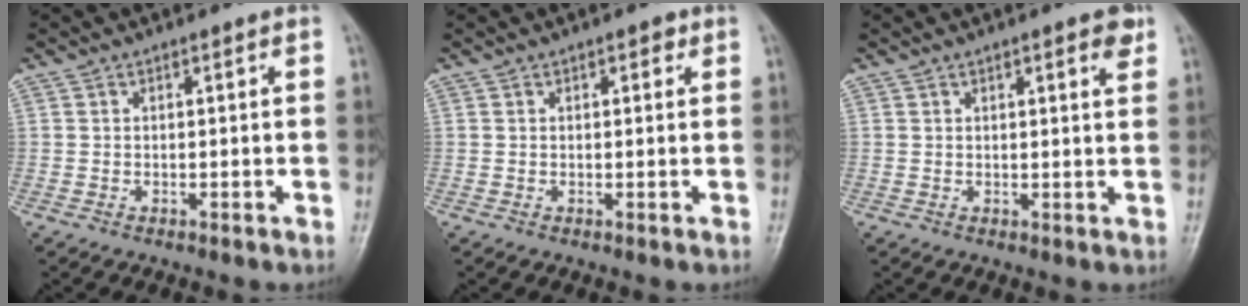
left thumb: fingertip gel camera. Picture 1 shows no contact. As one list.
[{"total": 1.4, "force": [0.7, 0.8, 0.9], "torque": [-0.004, 0.001, 0.006]}, {"total": 3.2, "force": [1.8, 0.8, 2.5], "torque": [-0.027, -0.007, 0.021]}]